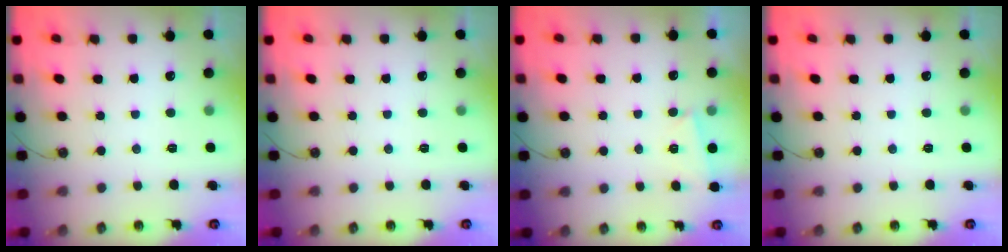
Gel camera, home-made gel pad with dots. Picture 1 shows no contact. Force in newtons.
{"total": 0.0}
{"total": 2.1, "press": 2.1, "slide": 0.5}
{"total": 0.0}